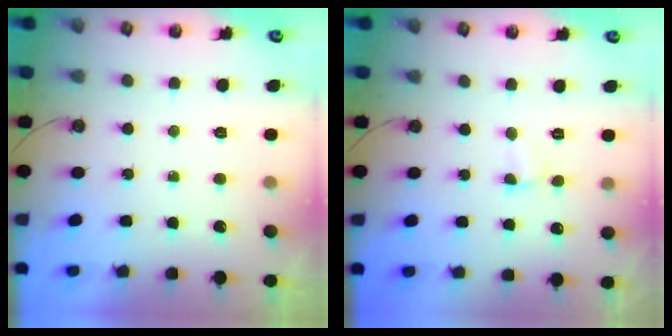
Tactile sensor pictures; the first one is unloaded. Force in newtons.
{"total": 1.3, "press": 1.2, "slide": 0.4}